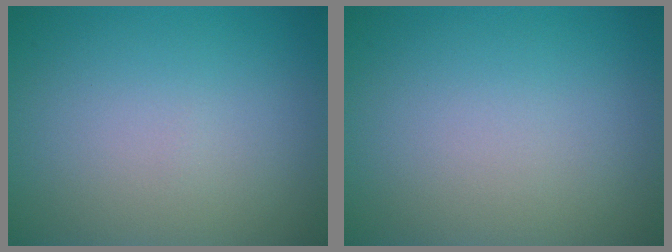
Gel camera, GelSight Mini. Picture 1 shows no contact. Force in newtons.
{"total": 0.0}